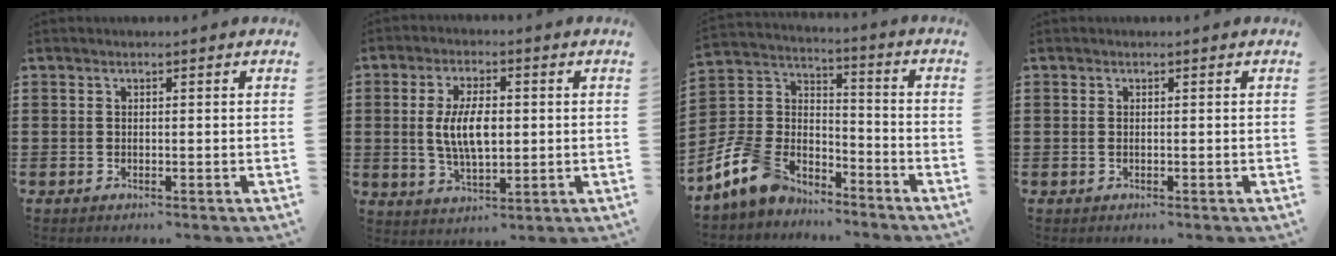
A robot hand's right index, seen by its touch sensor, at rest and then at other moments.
{"total": 7.5, "force": [0.3, 3.2, 6.8], "torque": [-0.136, 0.000, -0.002]}
{"total": 8.8, "force": [-6.3, 5.4, 3.0], "torque": [-0.103, 0.012, -0.130]}
{"total": 0.0}